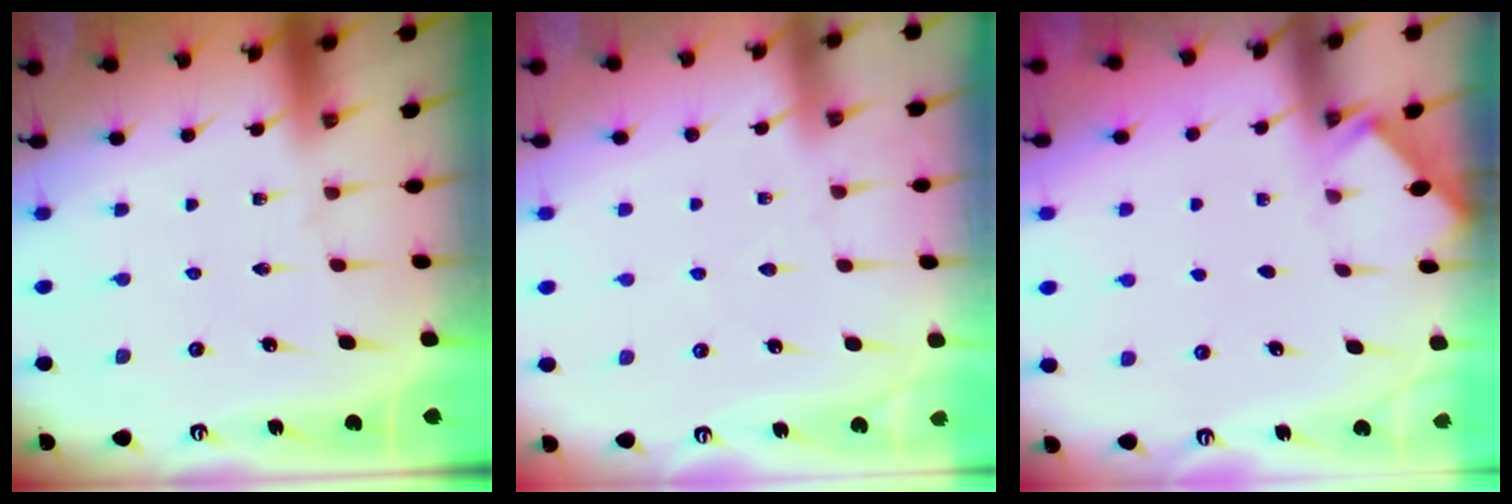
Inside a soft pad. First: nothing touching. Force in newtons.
{"total": 5.0, "press": 4.9, "slide": 0.7}
{"total": 1.7, "press": 1.6, "slide": 0.2}